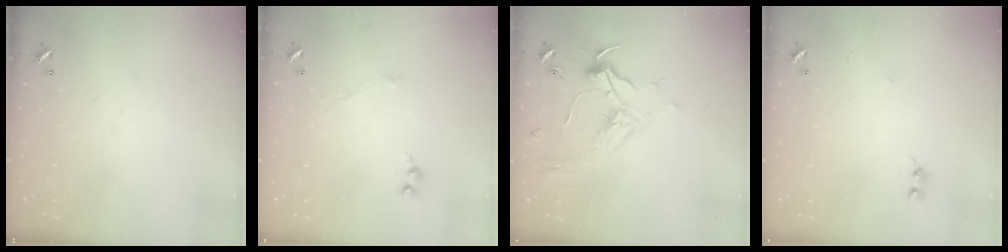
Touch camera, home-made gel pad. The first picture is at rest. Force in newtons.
{"total": 1.9, "press": 1.8, "slide": 0.4}
{"total": 1.8, "press": 1.7, "slide": 0.7}
{"total": 5.4, "press": 5.4, "slide": 0.7}